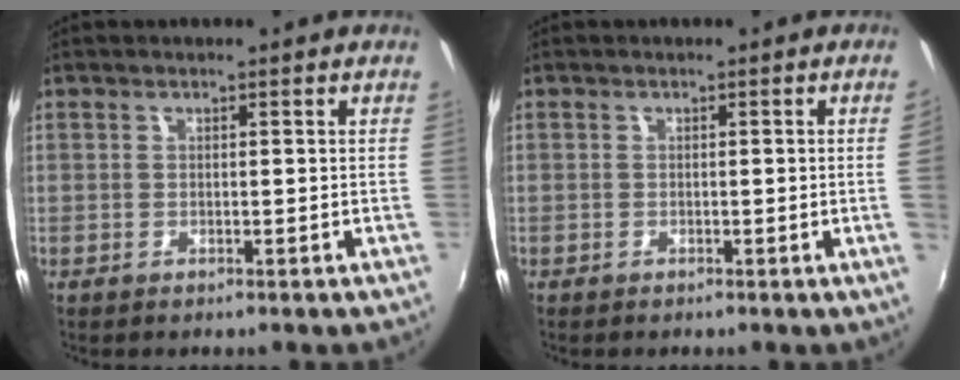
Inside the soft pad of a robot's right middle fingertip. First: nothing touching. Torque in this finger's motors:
{"motor_torque": [0.23, -0.31, -1.05, -0.21]}